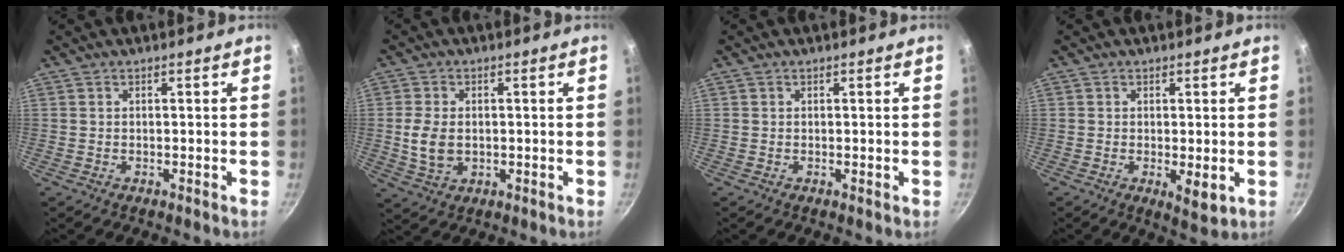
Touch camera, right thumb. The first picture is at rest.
{"total": 6.4, "force": [-0.1, 4.5, 4.6], "torque": [-0.088, 0.000, 0.002]}
{"total": 0.0}
{"total": 4.1, "force": [-0.5, 1.7, 3.7], "torque": [-0.056, -0.013, -0.004]}